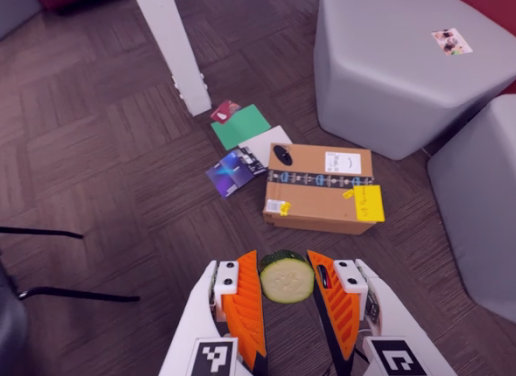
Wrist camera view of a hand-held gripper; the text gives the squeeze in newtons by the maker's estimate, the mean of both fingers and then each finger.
{"total": 10.6, "left": 10.6, "right": 10.6}